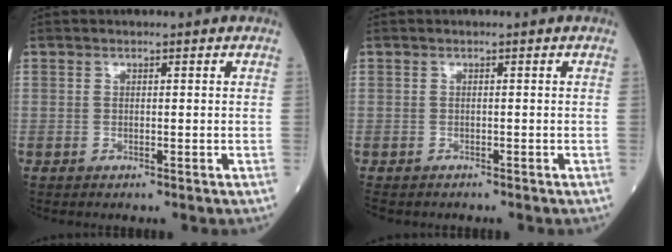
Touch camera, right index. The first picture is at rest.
{"total": 3.1, "force": [-2.6, 1.5, 0.6], "torque": [-0.012, -0.001, -0.040]}